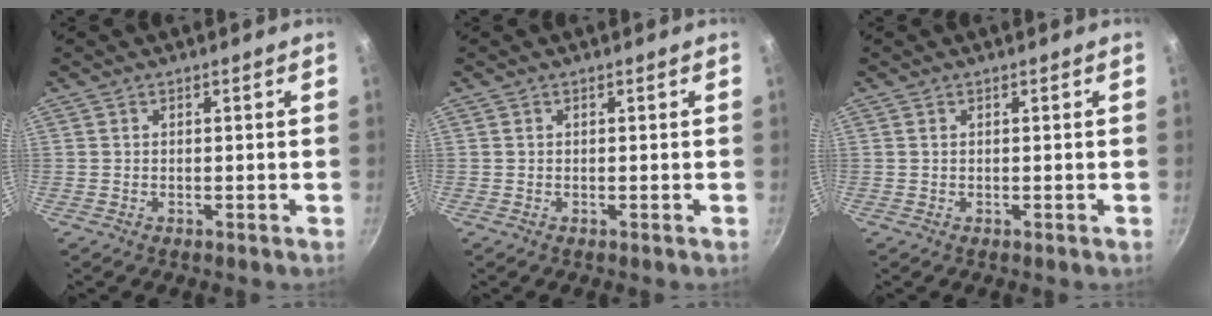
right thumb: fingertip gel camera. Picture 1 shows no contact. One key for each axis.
{"total": 0.0}
{"total": 0.0}